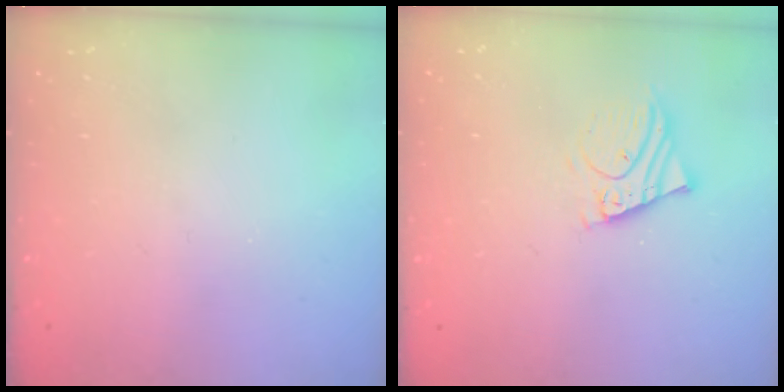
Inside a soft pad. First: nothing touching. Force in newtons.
{"total": 5.5, "press": 5.4, "slide": 0.6}